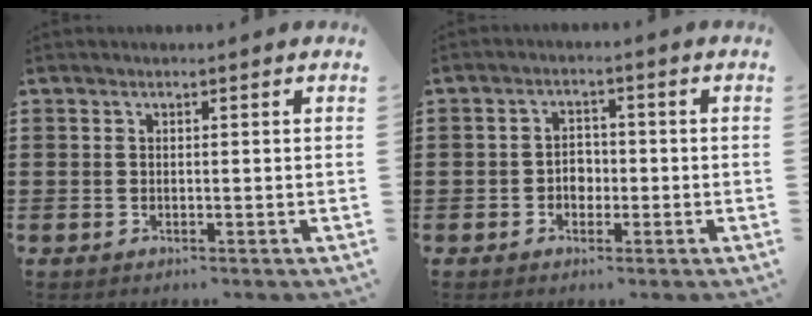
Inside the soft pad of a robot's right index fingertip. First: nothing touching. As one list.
[{"total": 2.8, "force": [-0.8, 2.1, 1.6], "torque": [-0.026, 0.002, -0.019]}]